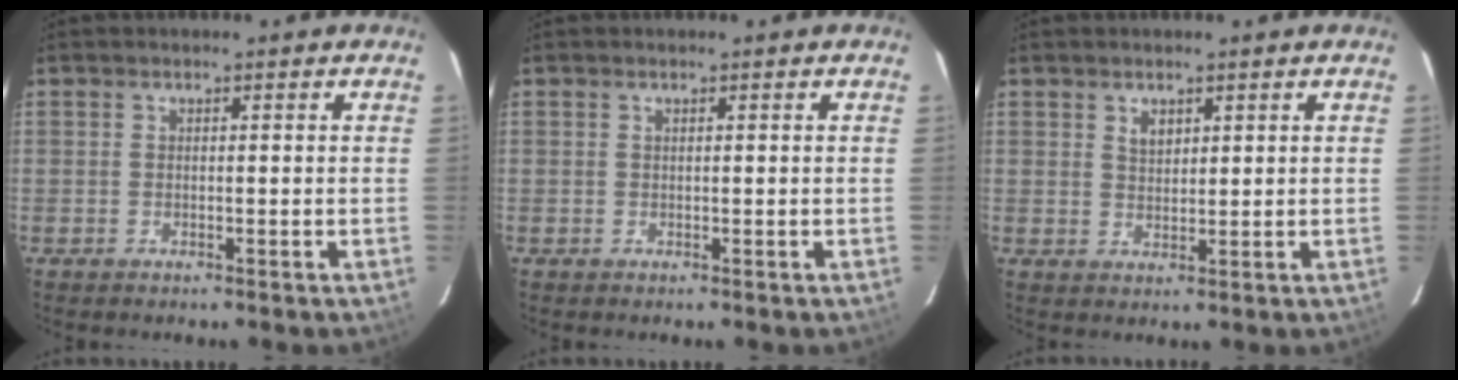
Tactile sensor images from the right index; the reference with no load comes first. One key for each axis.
{"total": 0.0}
{"total": 2.4, "fx": 1.4, "fy": 1.5, "fz": 1.4, "tx": -0.020, "ty": 0.002, "tz": 0.026}